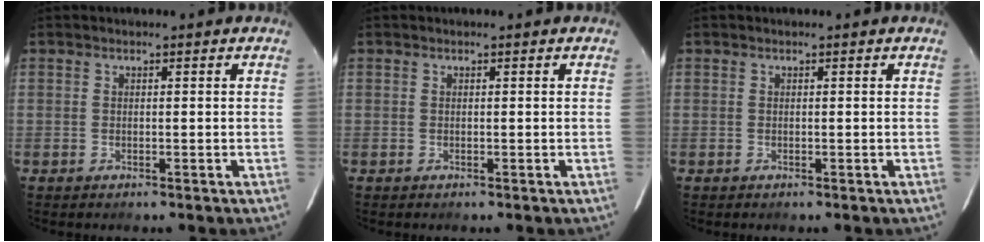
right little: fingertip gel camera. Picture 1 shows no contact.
{"total": 0.0}
{"total": 0.0}